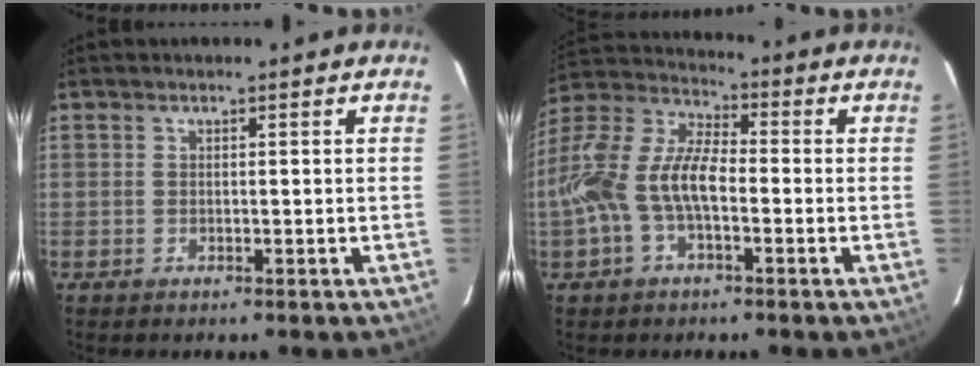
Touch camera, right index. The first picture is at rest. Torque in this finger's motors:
{"motor_torque": [0.76, 0.08, 0.42, 0.21]}